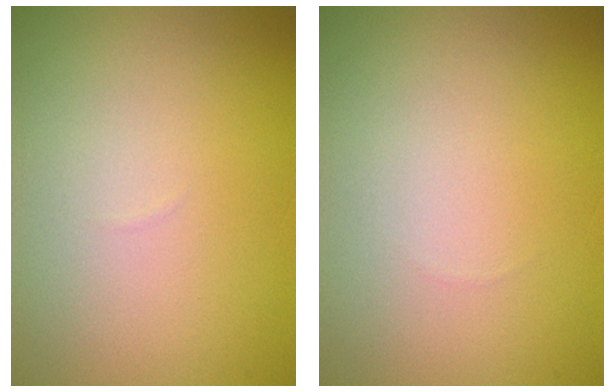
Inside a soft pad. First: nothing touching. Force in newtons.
{"total": 0.0}